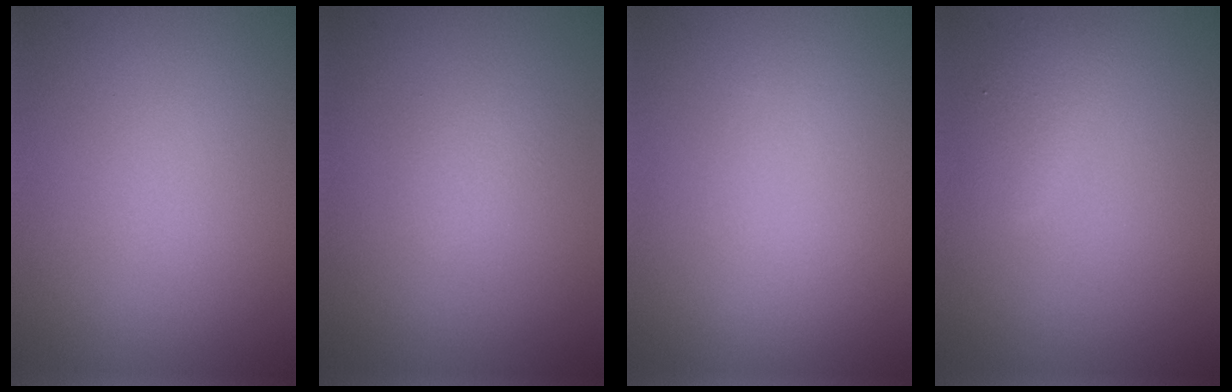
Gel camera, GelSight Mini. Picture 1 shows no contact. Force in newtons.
{"total": 1.0, "press": 1.0, "slide": 0.0}
{"total": 0.0}
{"total": 1.6, "press": 1.6, "slide": 0.0}